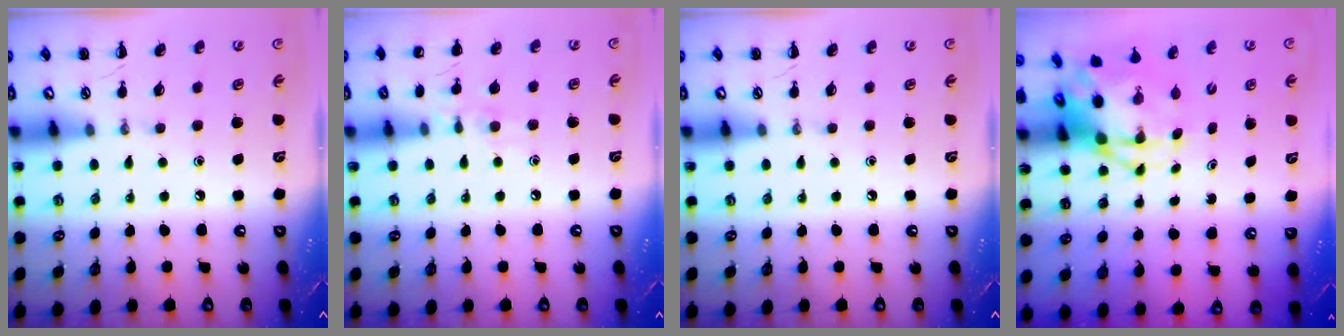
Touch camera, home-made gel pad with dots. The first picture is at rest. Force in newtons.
{"total": 7.9, "press": 7.6, "slide": 2.1}
{"total": 0.0}
{"total": 4.5, "press": 4.3, "slide": 1.2}